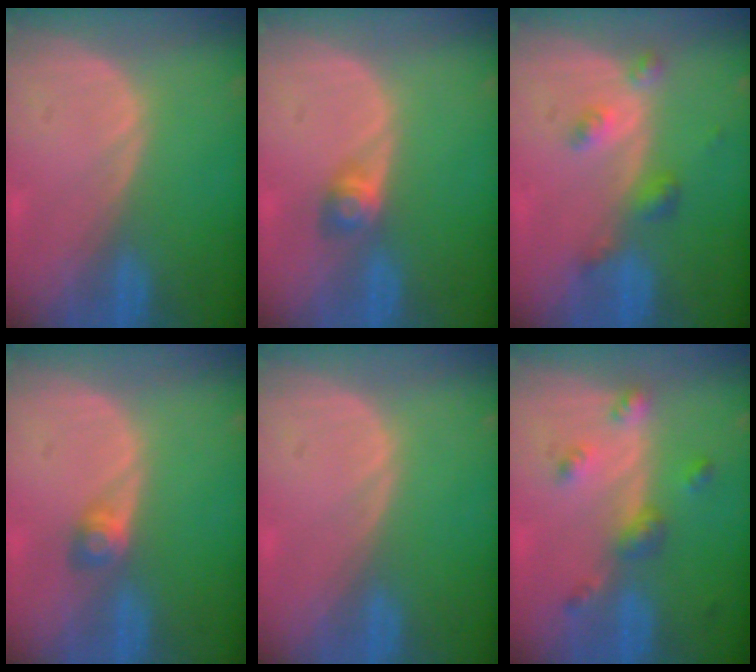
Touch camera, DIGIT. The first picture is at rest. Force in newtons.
{"total": 2.8, "press": 2.6, "slide": 1.2}
{"total": 4.3, "press": 3.8, "slide": 1.9}
{"total": 2.5, "press": 2.3, "slide": 1.0}
{"total": 0.0}
{"total": 4.9, "press": 4.4, "slide": 2.2}